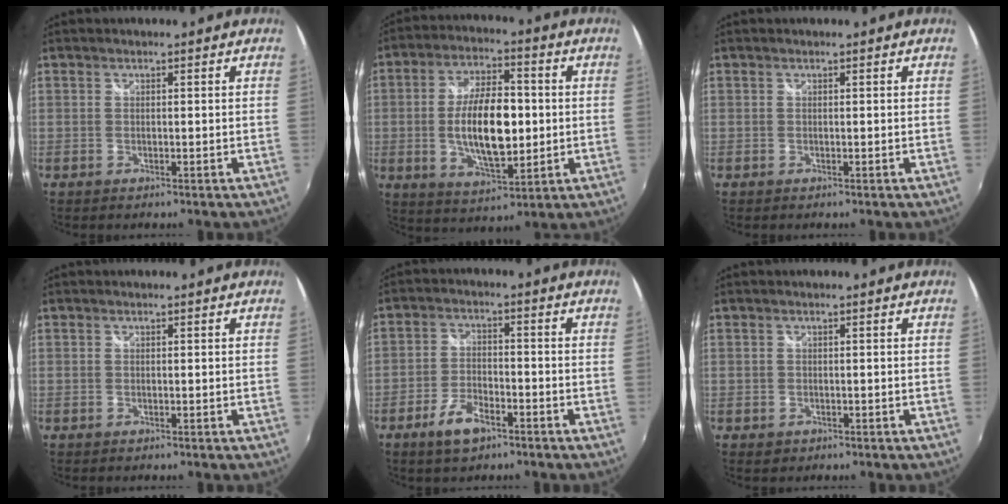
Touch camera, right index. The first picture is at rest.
{"total": 14.4, "force": [-0.9, 6.2, 12.9], "torque": [-0.241, -0.003, -0.009]}
{"total": 0.0}
{"total": 0.0}
{"total": 6.9, "force": [-4.5, 3.1, 4.3], "torque": [-0.097, -0.002, -0.081]}
{"total": 1.3, "force": [-0.6, 1.2, 0.3], "torque": [-0.008, -0.005, -0.007]}